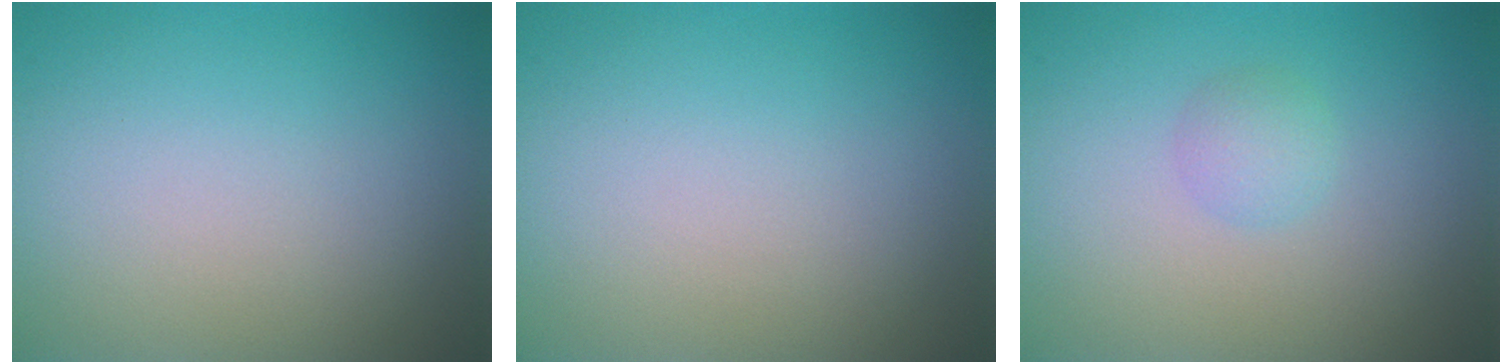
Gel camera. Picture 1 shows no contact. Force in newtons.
{"total": 0.0}
{"total": 1.5, "press": 1.5, "slide": 0.0}